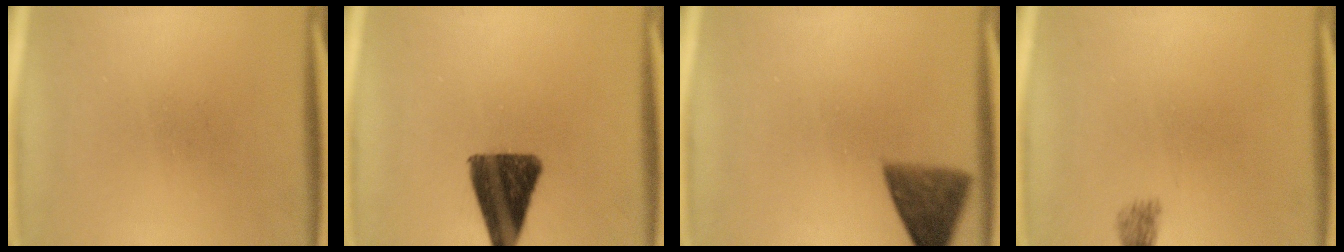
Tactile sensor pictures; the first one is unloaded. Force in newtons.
{"total": 12.5}
{"total": 7.2}
{"total": 1.8}